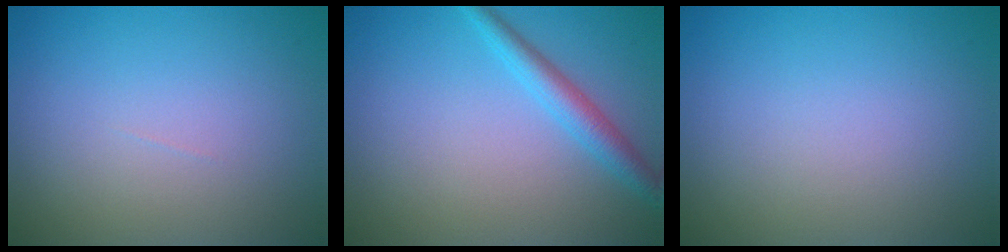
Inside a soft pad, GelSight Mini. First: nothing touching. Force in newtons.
{"total": 2.6, "press": 2.6, "slide": 0.0}
{"total": 0.0}